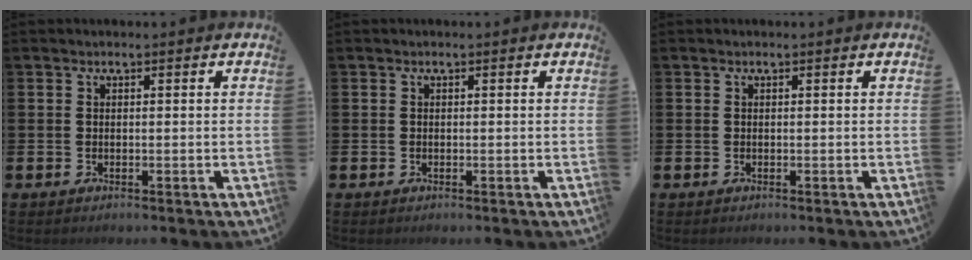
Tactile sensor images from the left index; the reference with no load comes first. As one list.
[{"total": 0.0}, {"total": 0.0}]